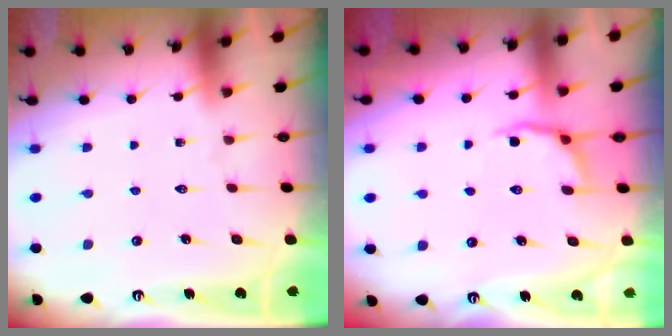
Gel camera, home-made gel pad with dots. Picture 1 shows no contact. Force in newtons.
{"total": 3.0, "press": 2.0, "slide": 2.3}